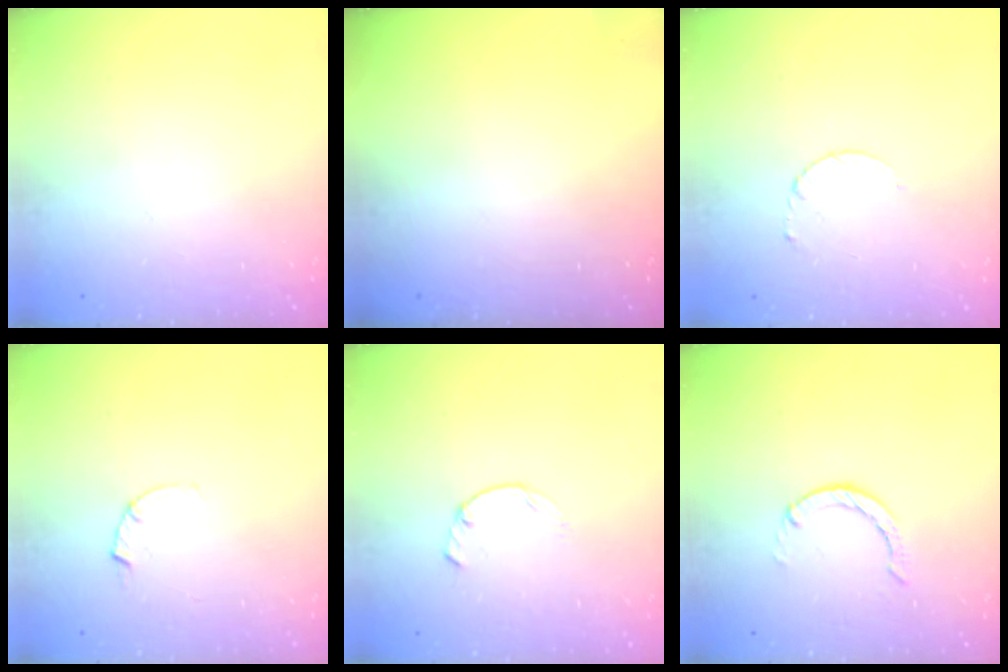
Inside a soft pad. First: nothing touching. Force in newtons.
{"total": 0.0}
{"total": 2.5, "press": 2.5, "slide": 0.3}
{"total": 2.5, "press": 2.5, "slide": 0.3}
{"total": 0.5, "press": 0.4, "slide": 0.3}
{"total": 0.6, "press": 0.6, "slide": 0.2}